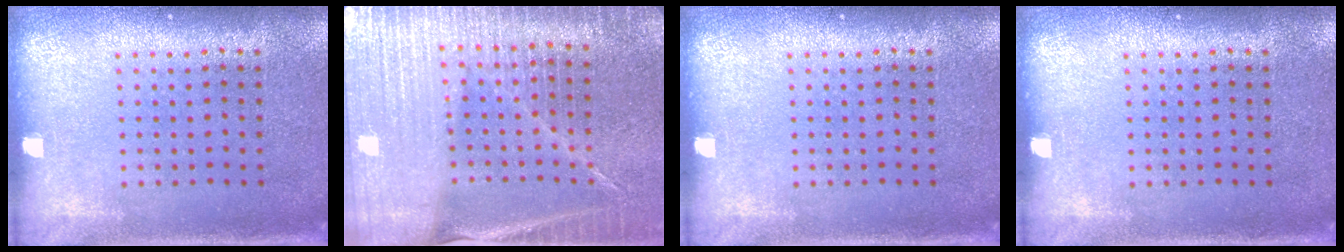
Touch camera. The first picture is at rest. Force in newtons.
{"total": 4.6, "press": 4.2, "slide": 1.8}
{"total": 0.0}
{"total": 0.0}